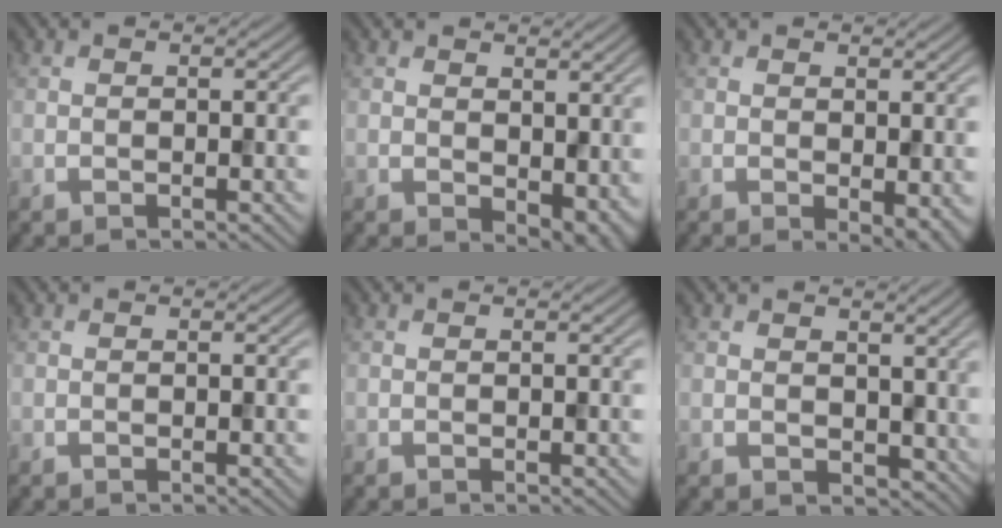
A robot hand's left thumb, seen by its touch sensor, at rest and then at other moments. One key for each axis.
{"total": 5.2, "fx": 0.6, "fy": 3.5, "fz": 3.9, "tx": -0.062, "ty": -0.022, "tz": 0.023}
{"total": 3.3, "fx": -0.5, "fy": 1.7, "fz": 2.8, "tx": -0.037, "ty": -0.009, "tz": -0.003}
{"total": 0.0}
{"total": 0.0}
{"total": 4.2, "fx": 1.0, "fy": 3.1, "fz": 2.6, "tx": -0.057, "ty": -0.013, "tz": 0.020}